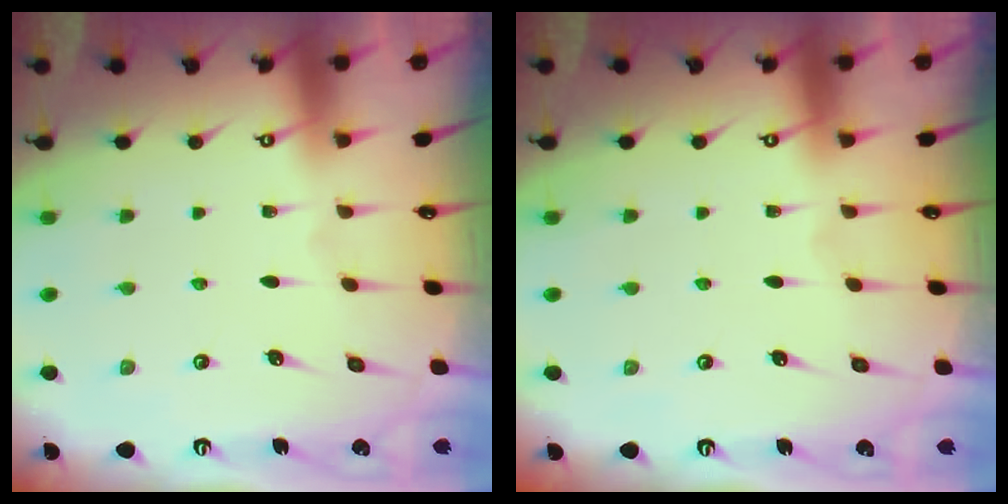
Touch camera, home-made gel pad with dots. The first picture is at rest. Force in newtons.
{"total": 0.0}